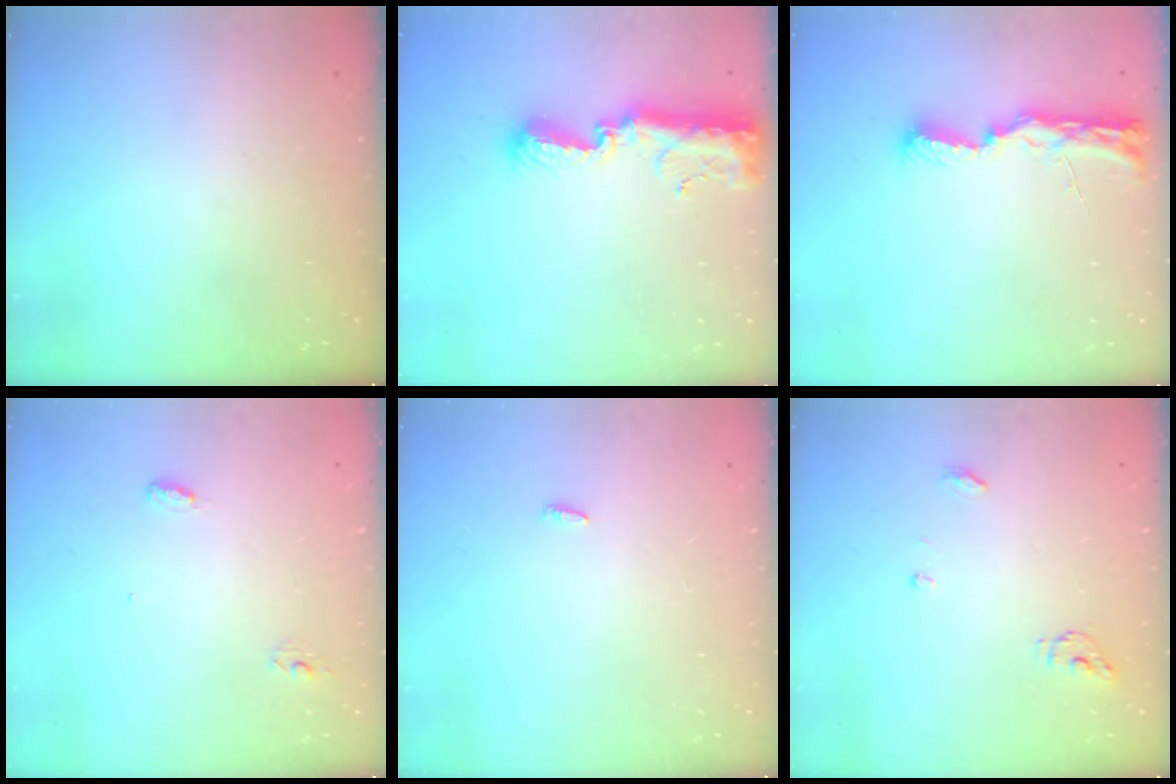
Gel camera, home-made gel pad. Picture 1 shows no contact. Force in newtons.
{"total": 11.5, "press": 11.4, "slide": 0.9}
{"total": 10.7, "press": 9.7, "slide": 4.5}
{"total": 4.2, "press": 4.0, "slide": 1.3}
{"total": 2.1, "press": 1.9, "slide": 0.7}
{"total": 4.6, "press": 4.6, "slide": 0.3}